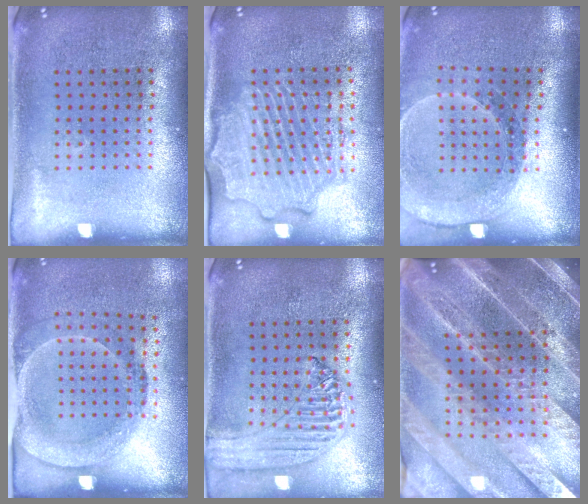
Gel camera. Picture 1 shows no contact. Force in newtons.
{"total": 2.5, "press": 2.3, "slide": 0.8}
{"total": 1.5, "press": 1.5, "slide": 0.1}
{"total": 1.6, "press": 1.2, "slide": 1.1}
{"total": 1.3, "press": 1.2, "slide": 0.2}
{"total": 5.4, "press": 4.6, "slide": 2.9}